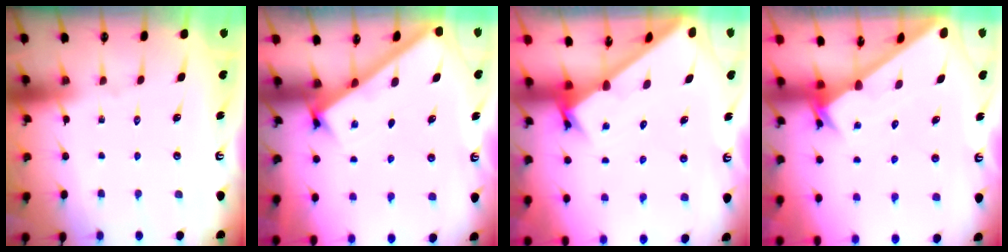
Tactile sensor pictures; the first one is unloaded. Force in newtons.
{"total": 2.8, "press": 2.7, "slide": 0.3}
{"total": 3.4, "press": 3.4, "slide": 0.3}
{"total": 2.9, "press": 2.9, "slide": 0.1}